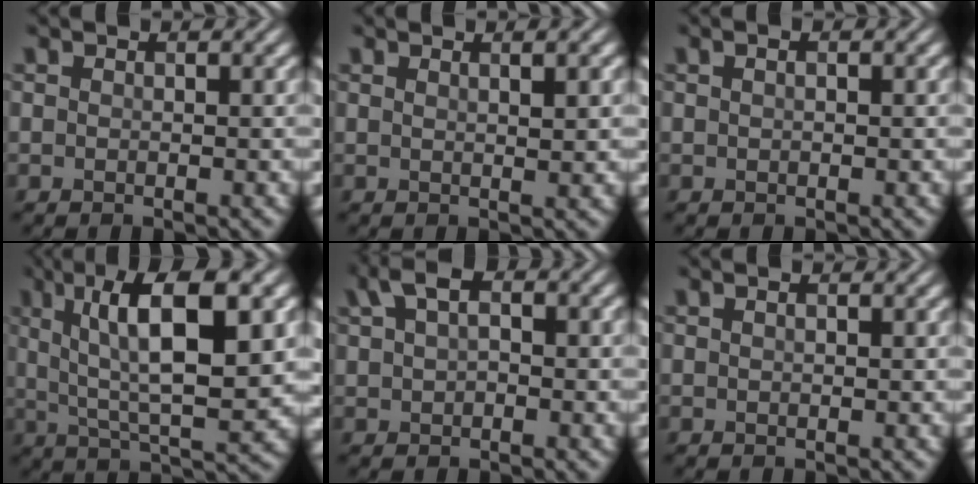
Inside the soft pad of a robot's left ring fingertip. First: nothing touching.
{"total": 2.0, "force": [0.9, 0.5, 1.7], "torque": [-0.018, 0.004, 0.009]}
{"total": 1.3, "force": [0.6, 0.7, 1.0], "torque": [-0.012, -0.002, 0.004]}
{"total": 11.0, "force": [3.2, 3.1, 10.1], "torque": [-0.159, 0.010, 0.055]}
{"total": 4.8, "force": [1.7, 2.8, 3.5], "torque": [-0.066, 0.015, 0.025]}
{"total": 0.7, "force": [0.3, 0.2, 0.6], "torque": [-0.010, 0.000, 0.004]}